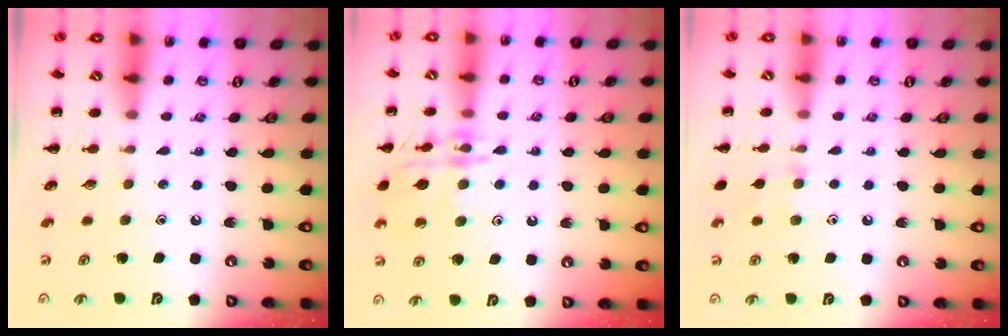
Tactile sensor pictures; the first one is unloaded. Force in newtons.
{"total": 14.8, "press": 14.7, "slide": 0.8}
{"total": 5.7, "press": 5.4, "slide": 1.9}